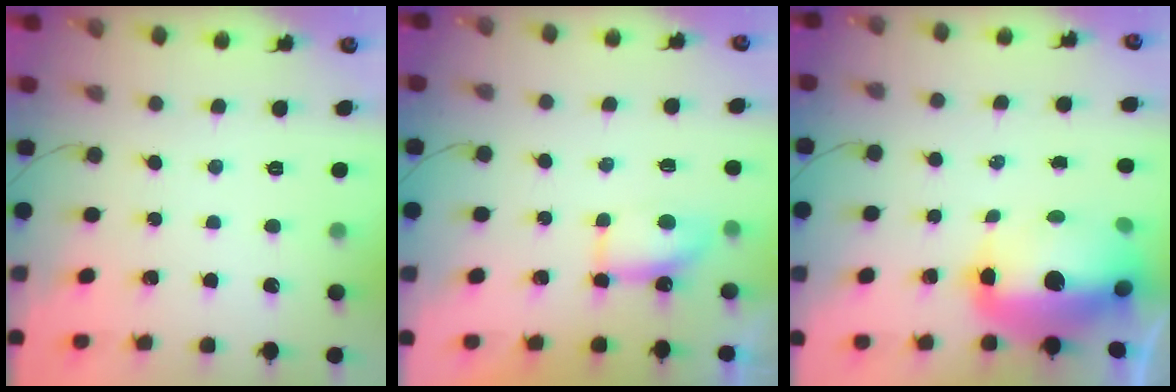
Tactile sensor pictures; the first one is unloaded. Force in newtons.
{"total": 5.5, "press": 5.5, "slide": 0.5}
{"total": 15.6, "press": 14.8, "slide": 4.9}